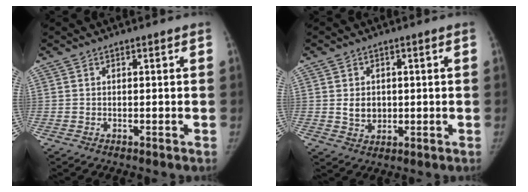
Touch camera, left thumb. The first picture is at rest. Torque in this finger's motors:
{"motor_torque": [0.82, 0.90, 0.35, -0.54, 0.16]}